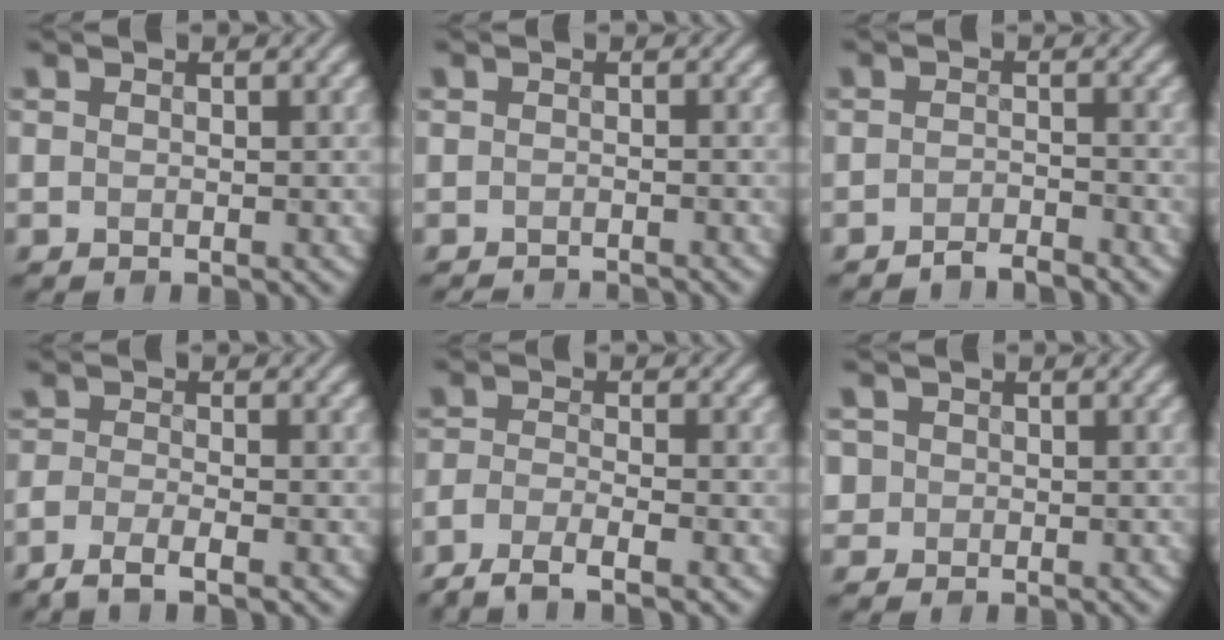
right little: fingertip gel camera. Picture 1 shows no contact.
{"total": 2.2, "force": [-2.1, 0.1, 0.6], "torque": [0.001, -0.016, -0.033]}
{"total": 1.7, "force": [-1.7, 0.1, 0.4], "torque": [0.001, 0.000, -0.032]}
{"total": 3.3, "force": [-2.3, 0.5, 2.3], "torque": [-0.040, -0.007, -0.046]}
{"total": 3.8, "force": [-2.9, 0.5, 2.4], "torque": [-0.042, -0.003, -0.058]}
{"total": 0.9, "force": [0.0, 0.6, -0.6], "torque": [0.019, -0.001, 0.004]}